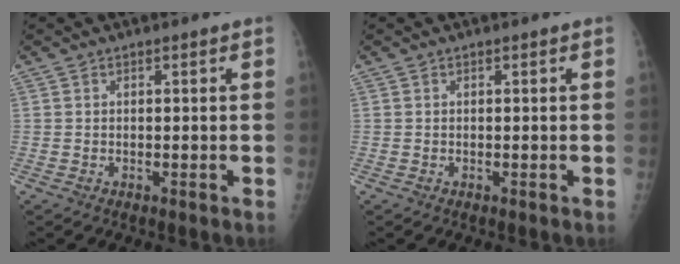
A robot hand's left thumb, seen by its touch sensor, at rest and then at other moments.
{"total": 0.0}